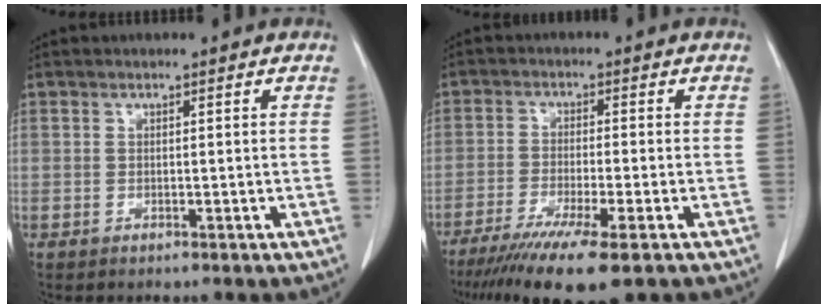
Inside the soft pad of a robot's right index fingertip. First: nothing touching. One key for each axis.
{"total": 11.6, "fx": -7.8, "fy": 0.6, "fz": 8.6, "tx": -0.141, "ty": -0.031, "tz": -0.124}